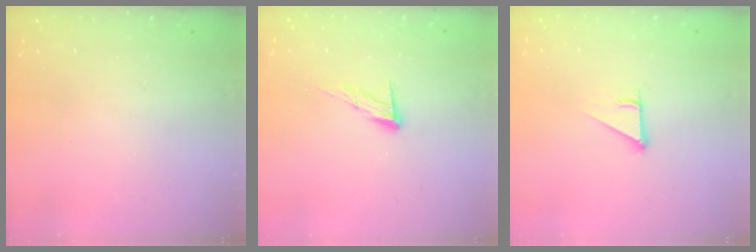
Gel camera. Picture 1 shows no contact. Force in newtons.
{"total": 8.2, "press": 8.2, "slide": 0.9}
{"total": 2.7, "press": 2.7, "slide": 0.3}